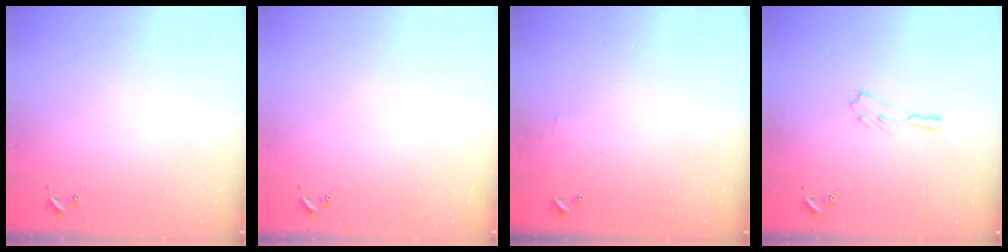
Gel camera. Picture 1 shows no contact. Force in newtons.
{"total": 0.0}
{"total": 3.2, "press": 3.2, "slide": 0.3}
{"total": 3.8, "press": 3.8, "slide": 0.3}